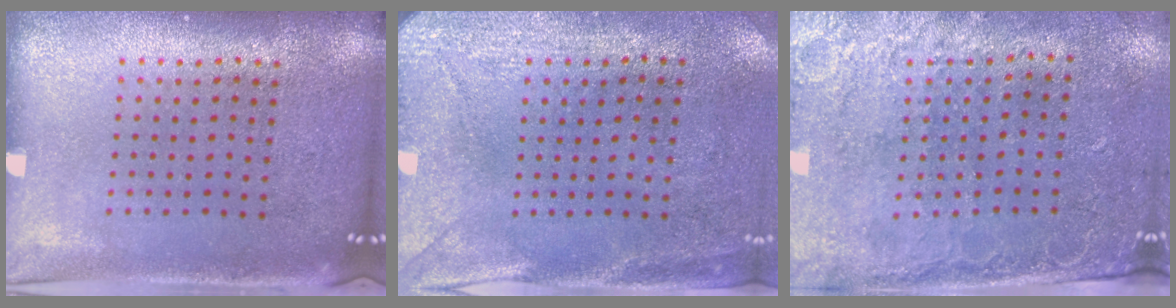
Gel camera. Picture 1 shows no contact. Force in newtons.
{"total": 3.0, "press": 2.3, "slide": 1.9}
{"total": 2.6, "press": 2.1, "slide": 1.5}